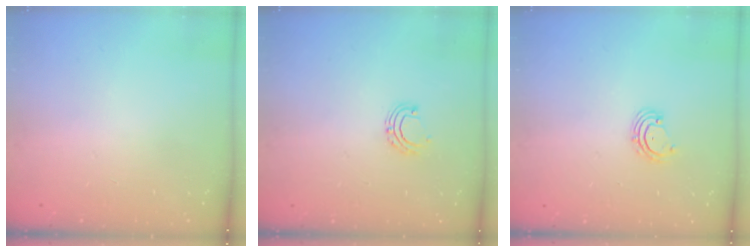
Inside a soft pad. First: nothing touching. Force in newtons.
{"total": 5.2, "press": 5.2, "slide": 0.6}
{"total": 2.5, "press": 2.4, "slide": 0.4}